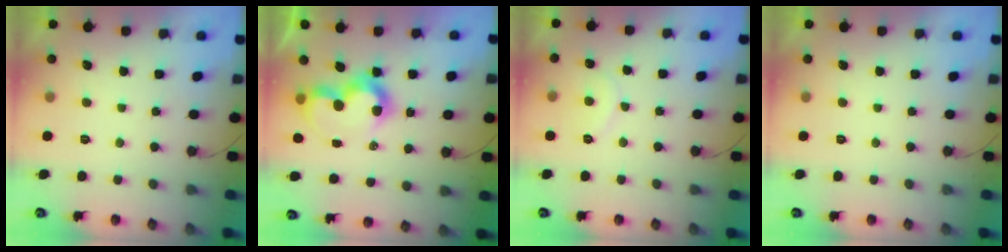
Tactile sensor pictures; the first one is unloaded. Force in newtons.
{"total": 10.2, "press": 10.2, "slide": 1.0}
{"total": 6.0, "press": 6.0, "slide": 0.4}
{"total": 0.0}